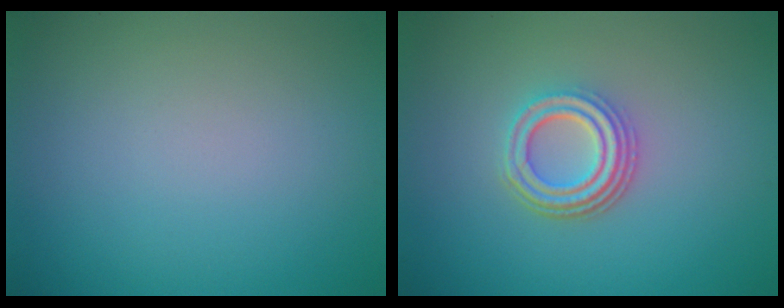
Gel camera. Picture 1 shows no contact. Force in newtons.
{"total": 3.9, "press": 3.1, "slide": 2.4}